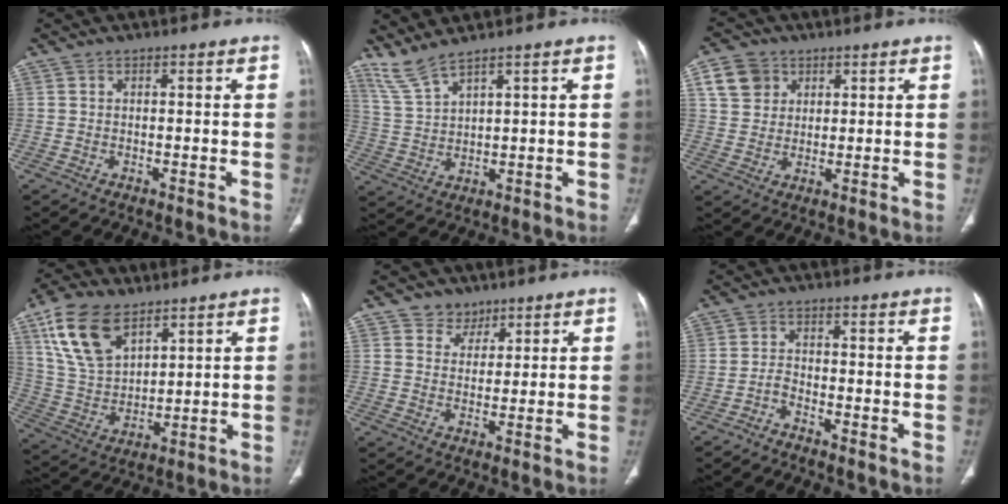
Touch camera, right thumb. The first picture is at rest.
{"total": 4.5, "force": [4.0, 0.0, 2.0], "torque": [-0.052, -0.022, 0.097]}
{"total": 7.2, "force": [3.1, 6.0, 2.5], "torque": [-0.022, -0.003, 0.061]}
{"total": 15.0, "force": [8.5, 8.0, 9.4], "torque": [-0.163, -0.025, 0.172]}
{"total": 4.2, "force": [2.8, 3.2, 0.2], "torque": [0.021, -0.016, 0.043]}
{"total": 2.0, "force": [-1.8, 0.5, 0.7], "torque": [-0.016, 0.013, -0.039]}